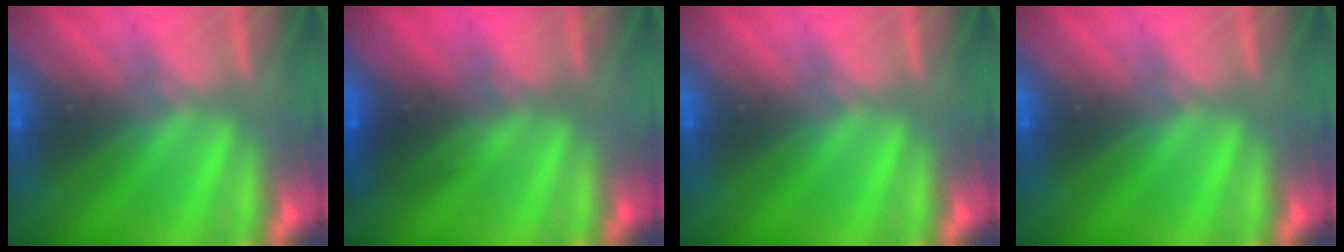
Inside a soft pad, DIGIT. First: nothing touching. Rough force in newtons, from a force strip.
{"total": 2.6}
{"total": 0.0}
{"total": 0.0}